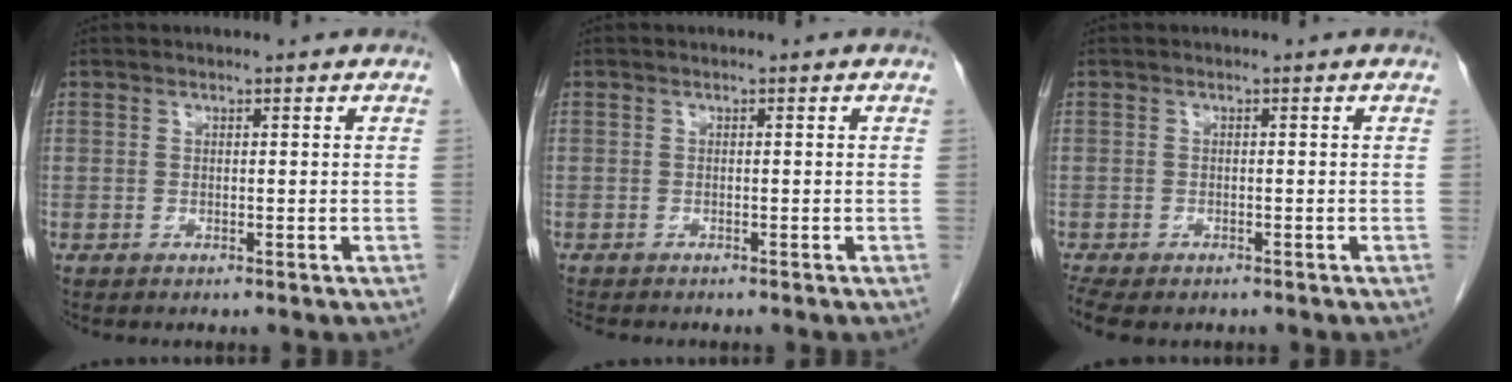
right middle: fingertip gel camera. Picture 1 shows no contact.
{"total": 2.8, "force": [-2.5, 0.7, 1.2], "torque": [-0.023, -0.009, -0.034]}
{"total": 7.2, "force": [-5.3, 3.3, 3.5], "torque": [-0.077, -0.009, -0.078]}